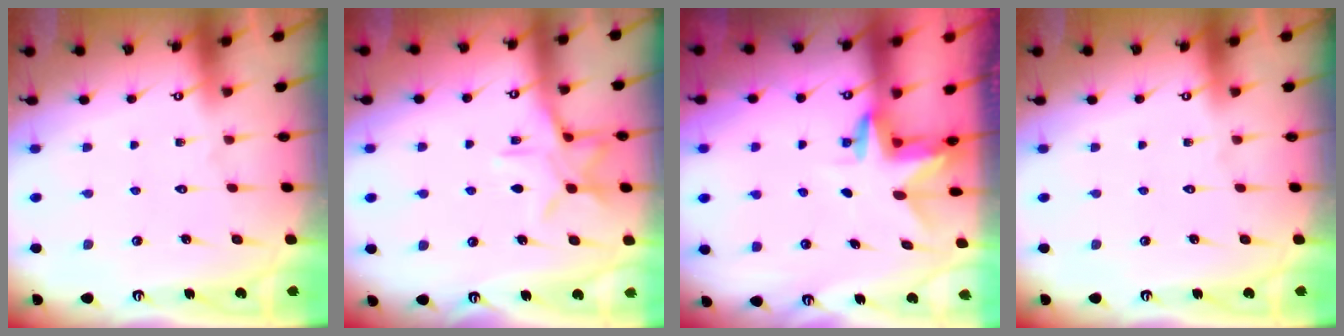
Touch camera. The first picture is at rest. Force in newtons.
{"total": 11.2, "press": 11.1, "slide": 0.6}
{"total": 3.0, "press": 3.0, "slide": 0.2}
{"total": 0.0}